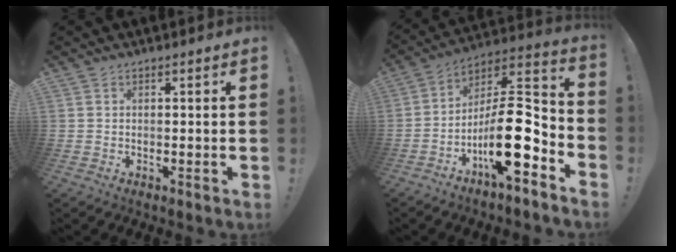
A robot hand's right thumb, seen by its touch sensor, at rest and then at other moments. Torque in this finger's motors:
{"motor_torque": [0.36, 0.39, 1.41, -1.36, 0.38]}